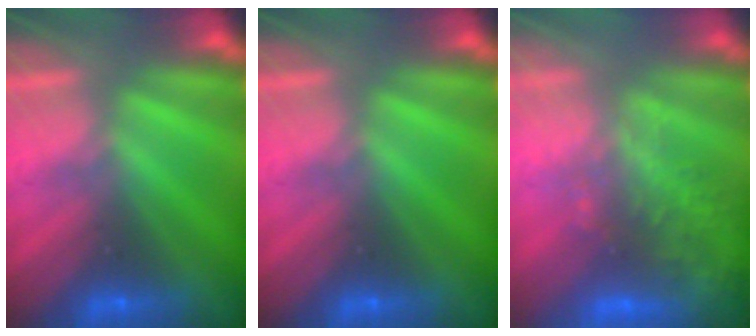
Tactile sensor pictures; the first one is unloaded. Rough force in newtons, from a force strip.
{"total": 0.0}
{"total": 5.9}